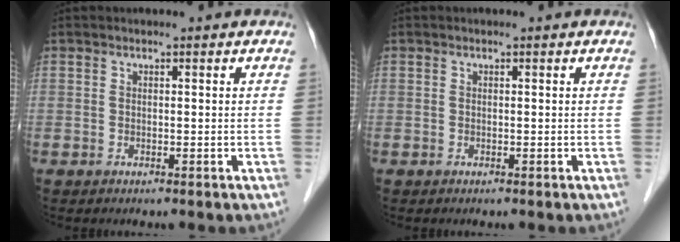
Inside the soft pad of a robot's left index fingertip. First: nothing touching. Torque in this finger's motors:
{"motor_torque": [0.00, 0.00, -0.01, 0.00]}